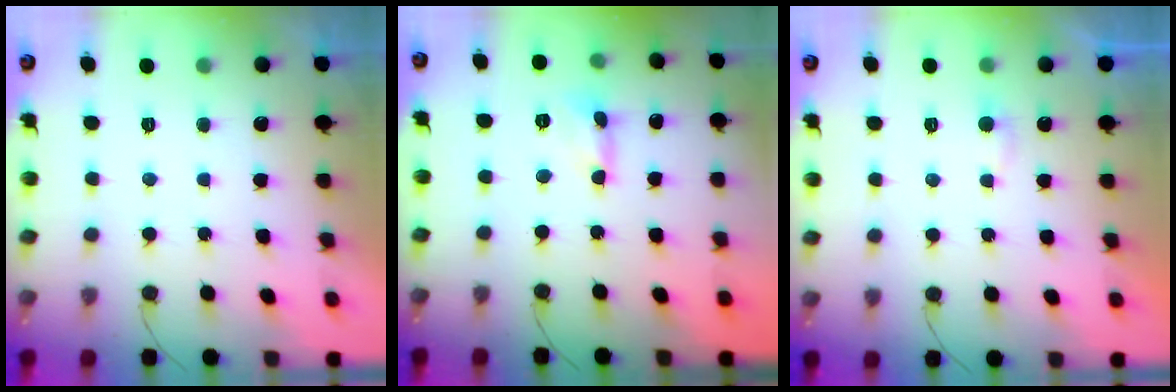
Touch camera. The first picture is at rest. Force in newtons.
{"total": 0.6, "press": 0.6, "slide": 0.0}
{"total": 2.8, "press": 2.8, "slide": 0.3}